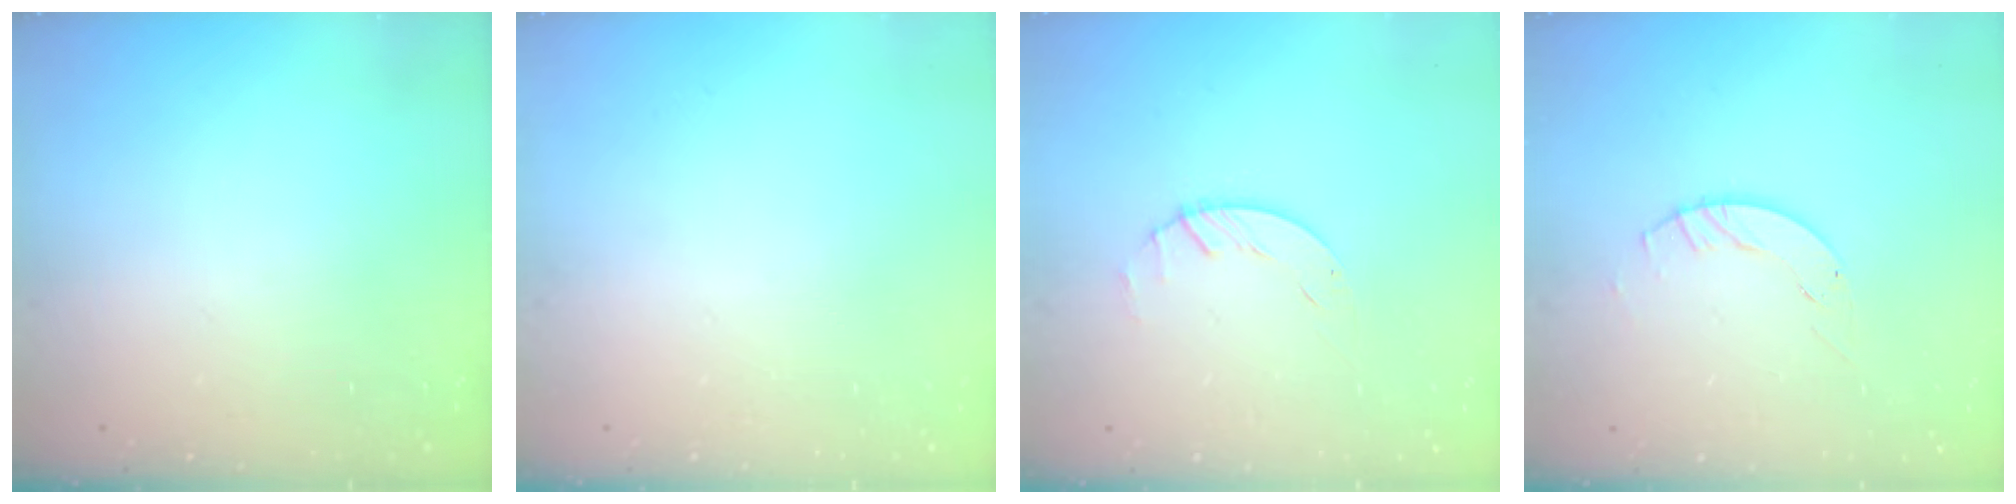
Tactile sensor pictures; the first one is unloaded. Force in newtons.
{"total": 0.0}
{"total": 1.5, "press": 1.5, "slide": 0.2}
{"total": 4.5, "press": 4.5, "slide": 0.5}